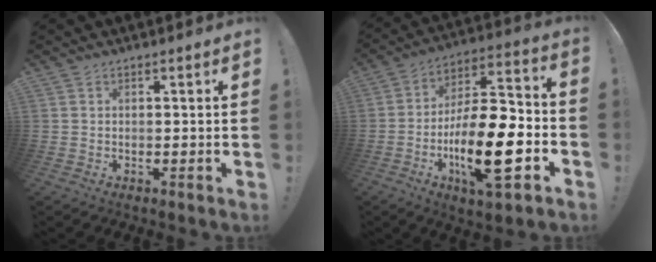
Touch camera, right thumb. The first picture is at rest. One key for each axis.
{"total": 22.0, "fx": -7.7, "fy": 8.1, "fz": 19.0, "tx": -0.335, "ty": 0.039, "tz": -0.122}